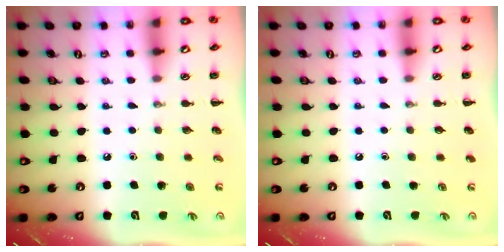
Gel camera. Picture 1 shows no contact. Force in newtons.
{"total": 0.0}